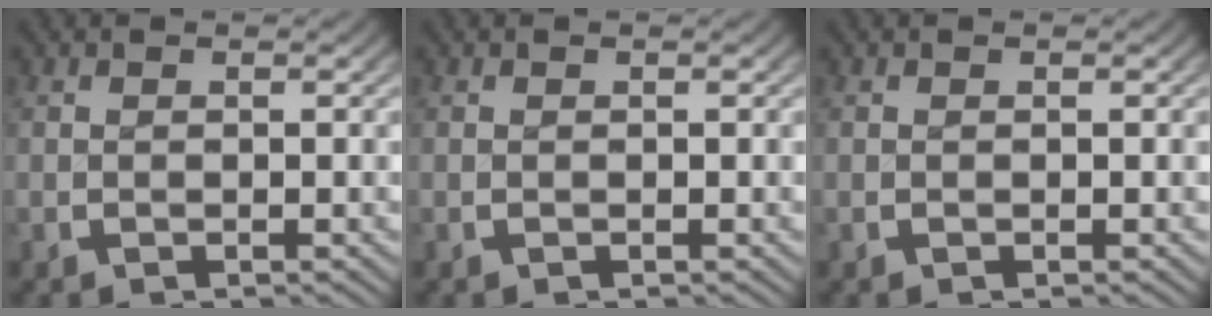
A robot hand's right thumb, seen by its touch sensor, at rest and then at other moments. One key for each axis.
{"total": 0.0}
{"total": 0.0}